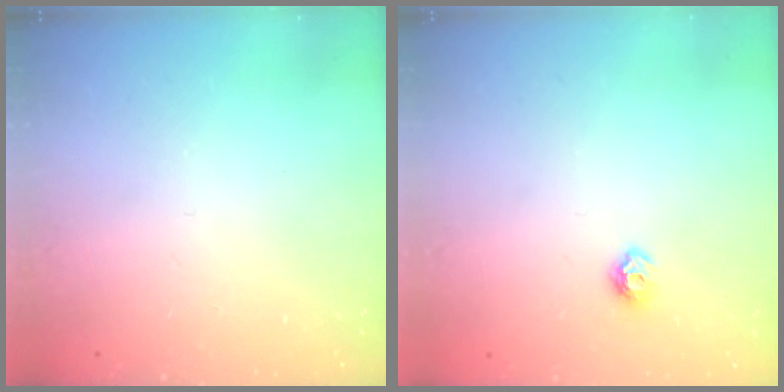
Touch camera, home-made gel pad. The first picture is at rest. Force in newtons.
{"total": 6.1, "press": 6.1, "slide": 0.8}